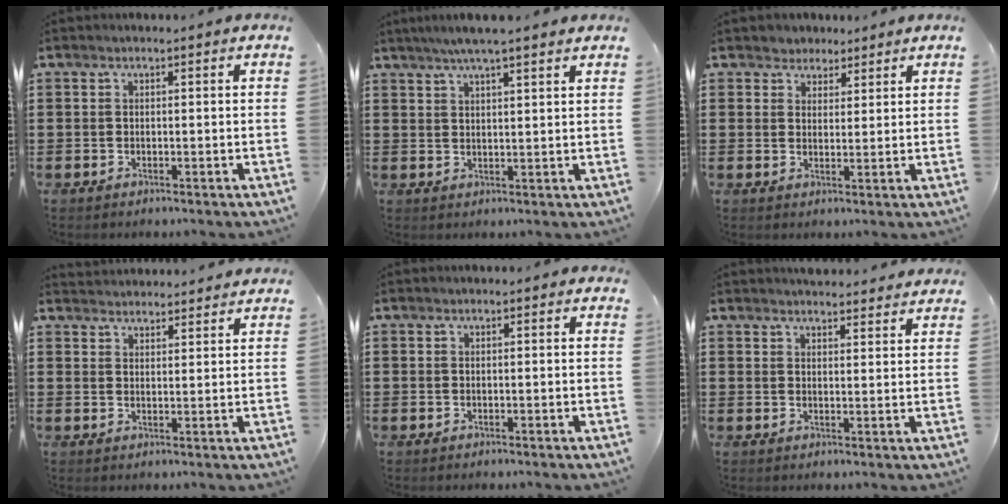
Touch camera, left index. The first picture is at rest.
{"total": 4.5, "force": [3.7, 0.0, 2.5], "torque": [-0.058, -0.004, 0.066]}
{"total": 2.9, "force": [2.2, 1.8, -0.4], "torque": [-0.007, 0.010, 0.040]}
{"total": 2.7, "force": [2.7, 0.0, -0.5], "torque": [0.001, -0.009, 0.050]}
{"total": 0.0}
{"total": 3.2, "force": [3.2, 0.1, 0.2], "torque": [-0.005, -0.012, 0.058]}